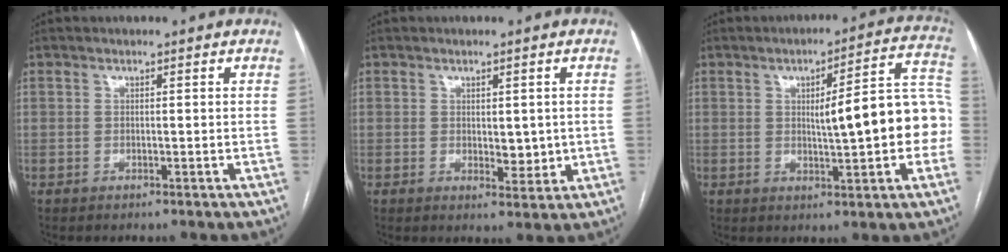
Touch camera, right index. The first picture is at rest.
{"total": 3.5, "force": [0.1, 1.8, 3.0], "torque": [-0.039, -0.008, 0.008]}
{"total": 13.0, "force": [-0.5, 2.1, 12.8], "torque": [-0.161, 0.034, -0.003]}